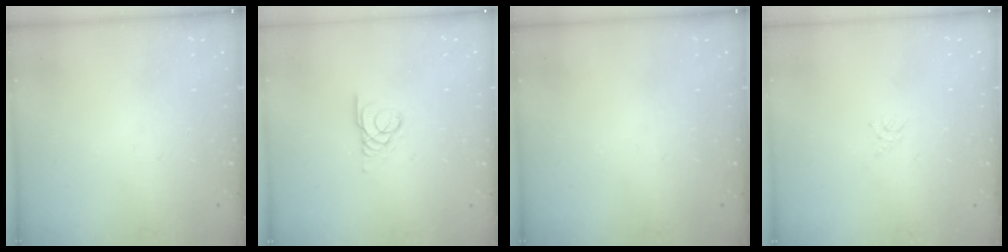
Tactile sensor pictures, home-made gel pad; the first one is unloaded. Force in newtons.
{"total": 3.0, "press": 3.0, "slide": 0.1}
{"total": 0.0}
{"total": 1.1, "press": 1.1, "slide": 0.3}